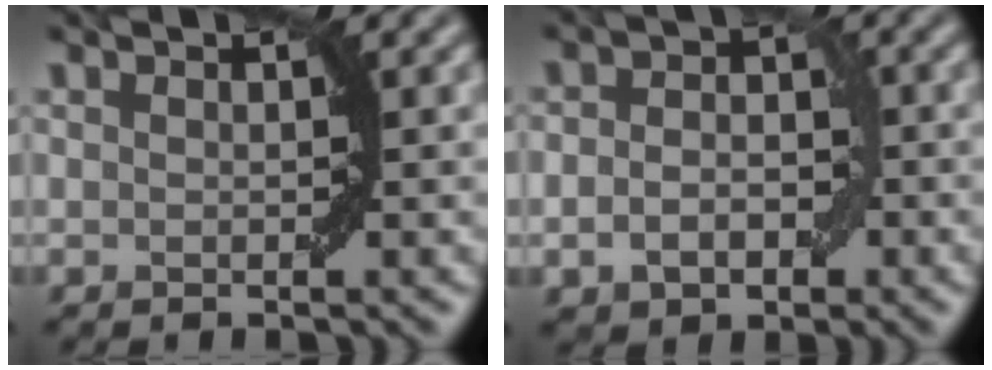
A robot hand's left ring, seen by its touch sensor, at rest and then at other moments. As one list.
[{"total": 3.8, "force": [-1.0, 2.7, 2.5], "torque": [-0.037, 0.000, -0.022]}]